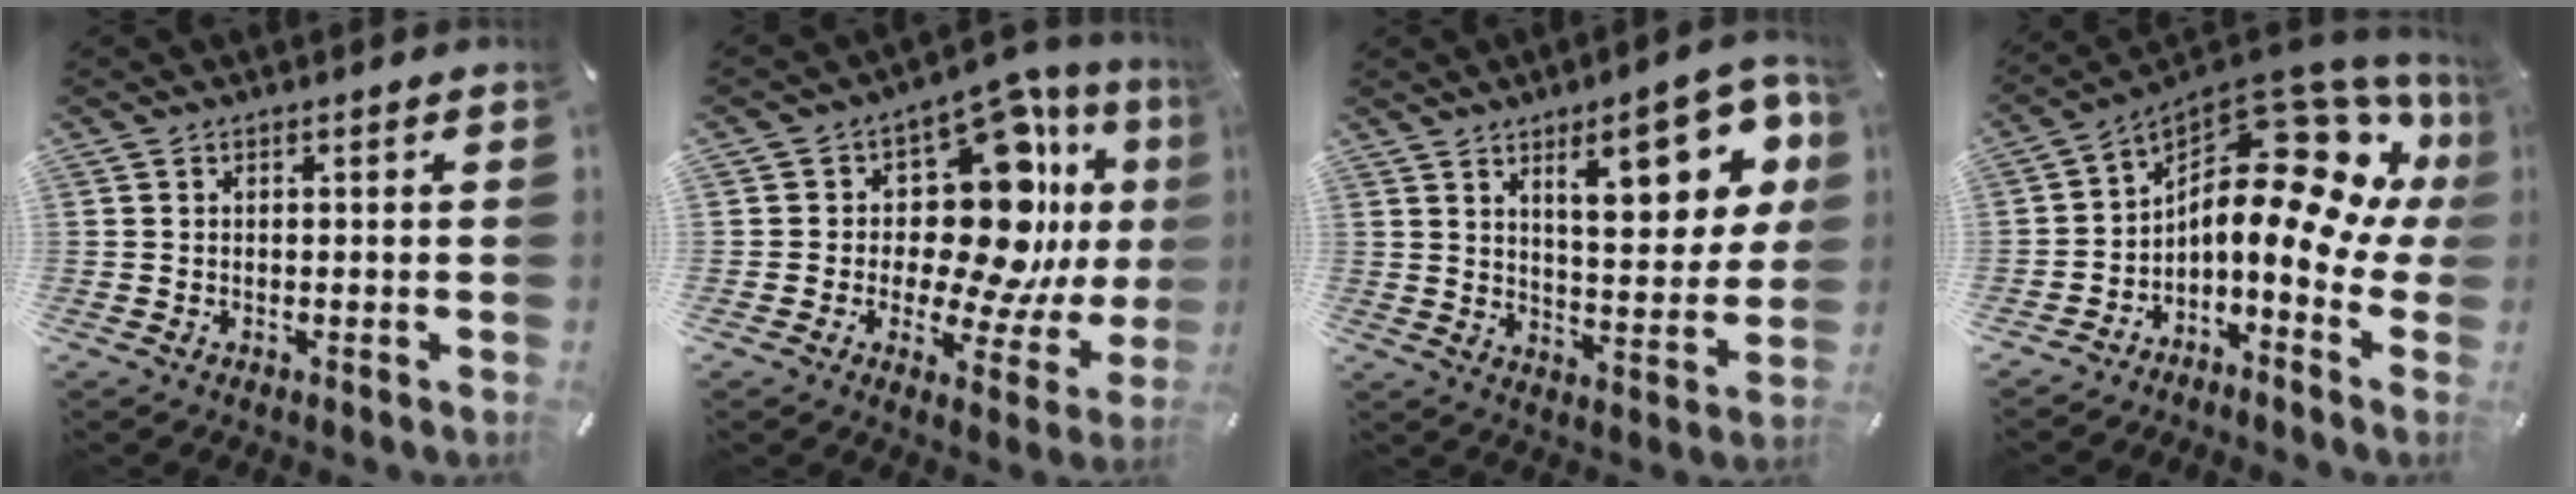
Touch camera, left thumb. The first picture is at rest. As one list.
[{"total": 18.6, "force": [5.5, 10.8, 14.2], "torque": [-0.212, -0.051, 0.087]}, {"total": 18.2, "force": [8.2, 7.0, 14.7], "torque": [-0.200, -0.030, 0.125]}, {"total": 17.5, "force": [5.5, 8.3, 14.4], "torque": [-0.214, -0.066, 0.086]}]